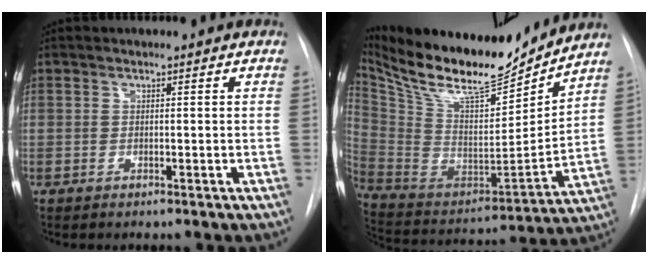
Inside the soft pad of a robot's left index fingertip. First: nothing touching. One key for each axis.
{"total": 22.9, "fx": 20.0, "fy": 4.4, "fz": 10.3, "tx": -0.200, "ty": -0.017, "tz": 0.340}